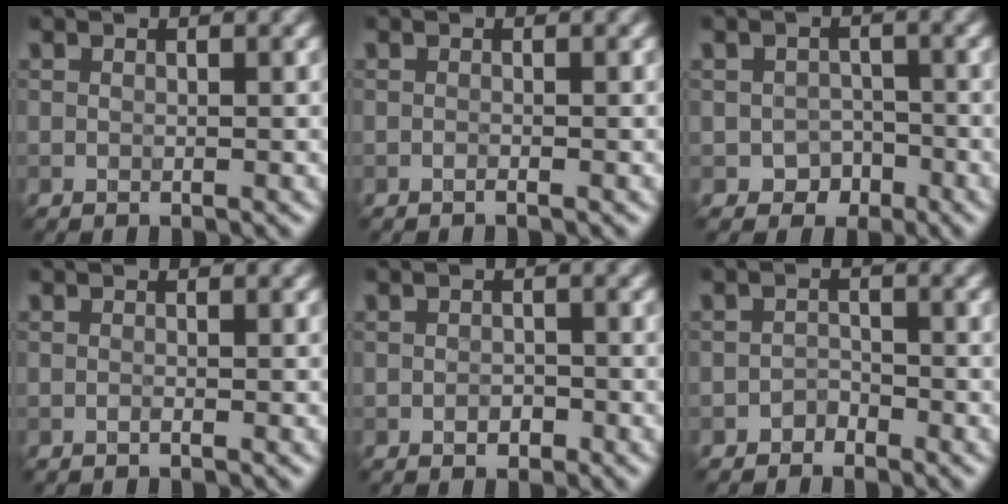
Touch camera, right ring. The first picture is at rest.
{"total": 0.0}
{"total": 2.1, "force": [-1.2, 1.8, 0.2], "torque": [0.012, 0.007, -0.022]}
{"total": 0.0}
{"total": 1.0, "force": [-0.5, 0.7, 0.5], "torque": [-0.008, 0.001, -0.010]}
{"total": 1.2, "force": [-1.0, 0.6, 0.0], "torque": [0.002, 0.008, -0.021]}